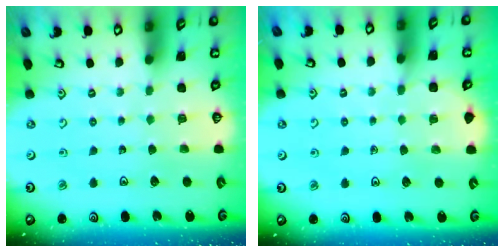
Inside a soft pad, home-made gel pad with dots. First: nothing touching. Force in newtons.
{"total": 4.6, "press": 4.6, "slide": 0.6}